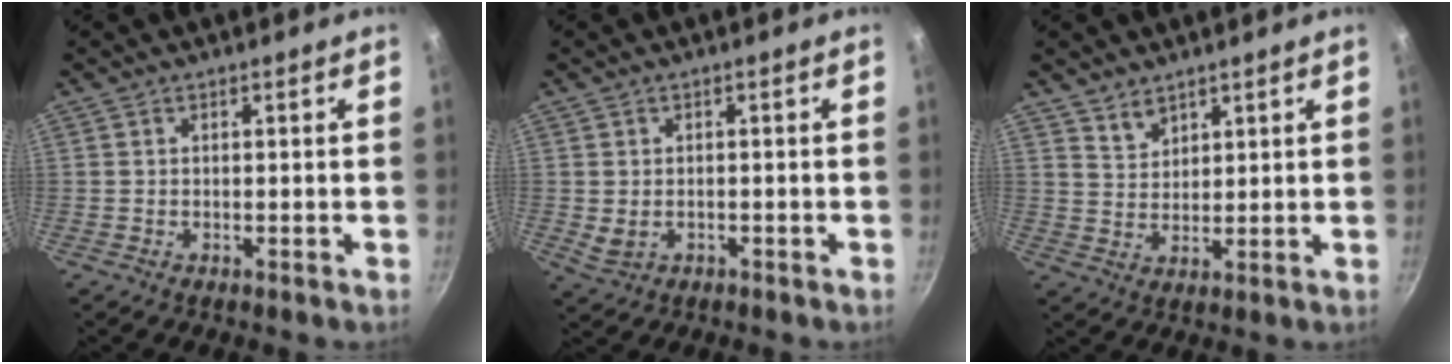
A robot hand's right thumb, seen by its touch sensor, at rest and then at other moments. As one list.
[{"total": 2.8, "force": [-0.5, 2.2, 1.6], "torque": [-0.028, 0.001, -0.002]}, {"total": 3.9, "force": [3.0, 2.2, 1.2], "torque": [-0.013, -0.014, 0.061]}]